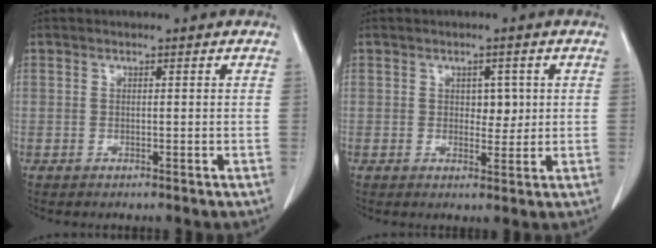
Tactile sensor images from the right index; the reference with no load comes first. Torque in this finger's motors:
{"motor_torque": [-0.06, -0.02, 0.01, -0.01]}